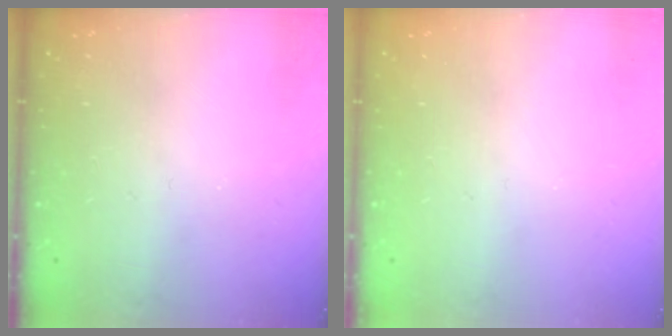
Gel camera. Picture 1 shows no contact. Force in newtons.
{"total": 0.0}